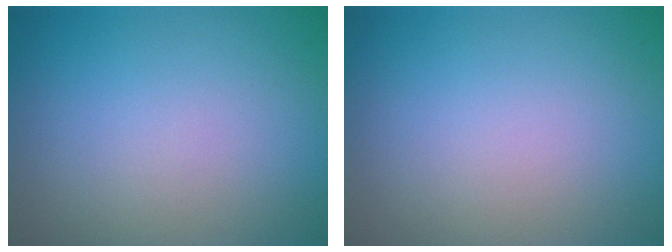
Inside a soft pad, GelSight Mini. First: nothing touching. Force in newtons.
{"total": 0.0}